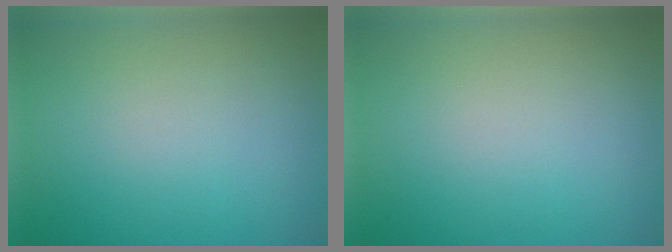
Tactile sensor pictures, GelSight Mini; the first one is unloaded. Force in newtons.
{"total": 0.0}